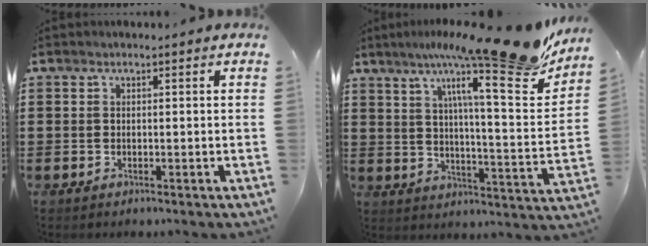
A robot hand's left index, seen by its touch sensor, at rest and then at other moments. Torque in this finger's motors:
{"motor_torque": [1.28, -0.86, 0.52, 0.21]}